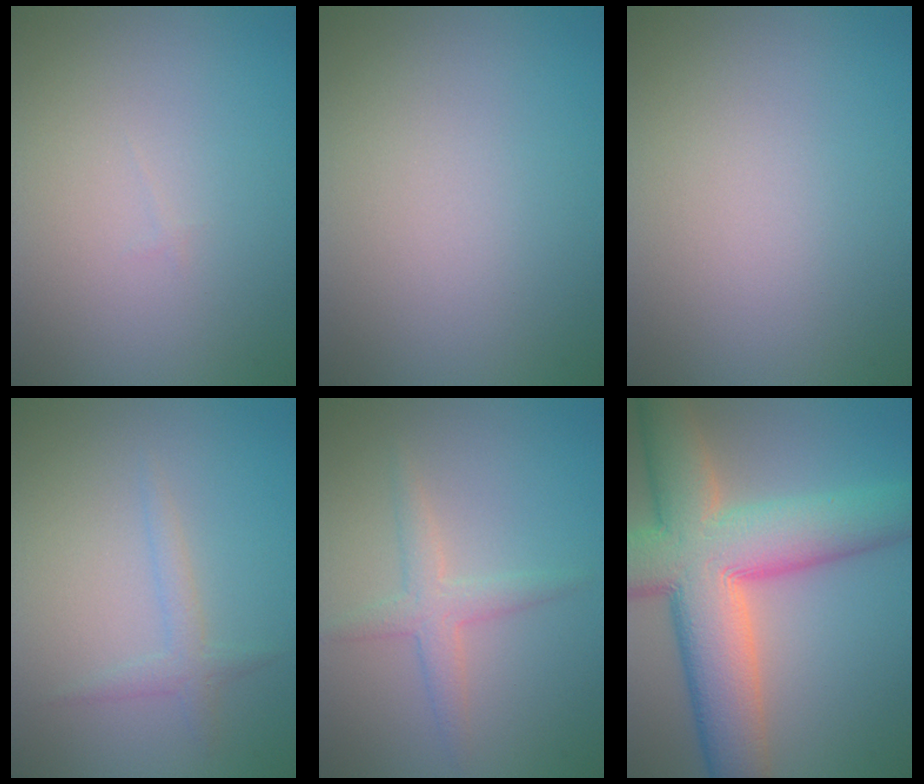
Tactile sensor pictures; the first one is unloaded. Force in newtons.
{"total": 0.0}
{"total": 0.0}
{"total": 1.5, "press": 1.5, "slide": 0.1}
{"total": 2.4, "press": 2.4, "slide": 0.0}
{"total": 12.7, "press": 12.7, "slide": 0.7}